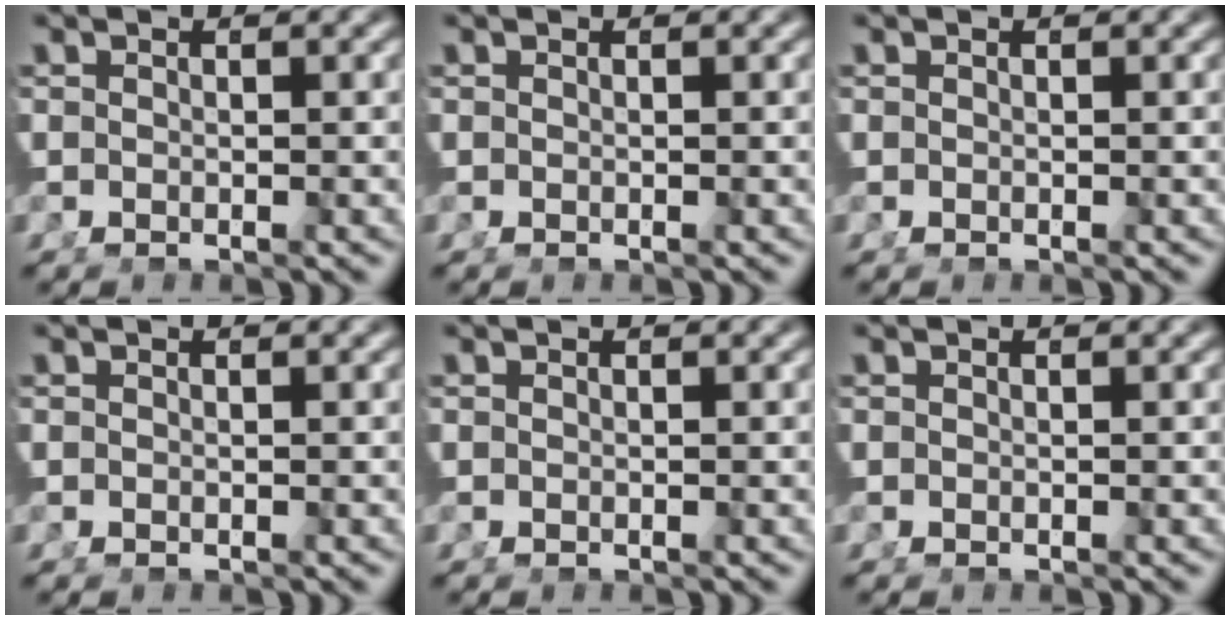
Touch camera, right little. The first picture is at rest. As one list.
[{"total": 0.0}, {"total": 0.0}, {"total": 0.0}, {"total": 0.0}, {"total": 0.0}]